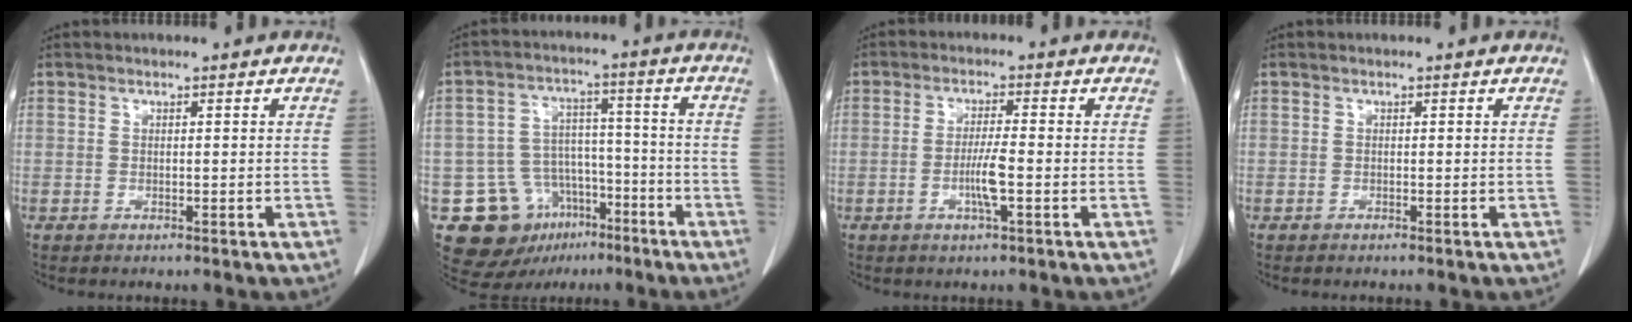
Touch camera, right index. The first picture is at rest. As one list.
[{"total": 12.4, "force": [-6.4, 9.7, 4.2], "torque": [-0.067, 0.046, -0.089]}, {"total": 4.6, "force": [-1.2, 0.1, 4.4], "torque": [-0.085, -0.006, -0.024]}, {"total": 0.0}]